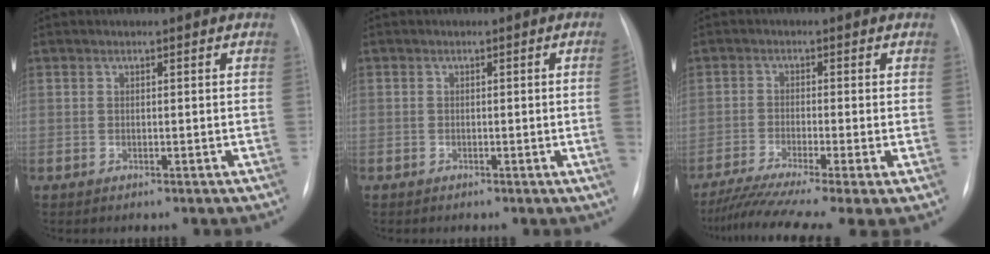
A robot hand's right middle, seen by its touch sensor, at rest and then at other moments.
{"total": 2.0, "force": [-0.4, -0.6, 1.9], "torque": [-0.024, 0.002, -0.007]}
{"total": 10.6, "force": [-7.2, 0.4, 7.8], "torque": [-0.135, -0.019, -0.119]}